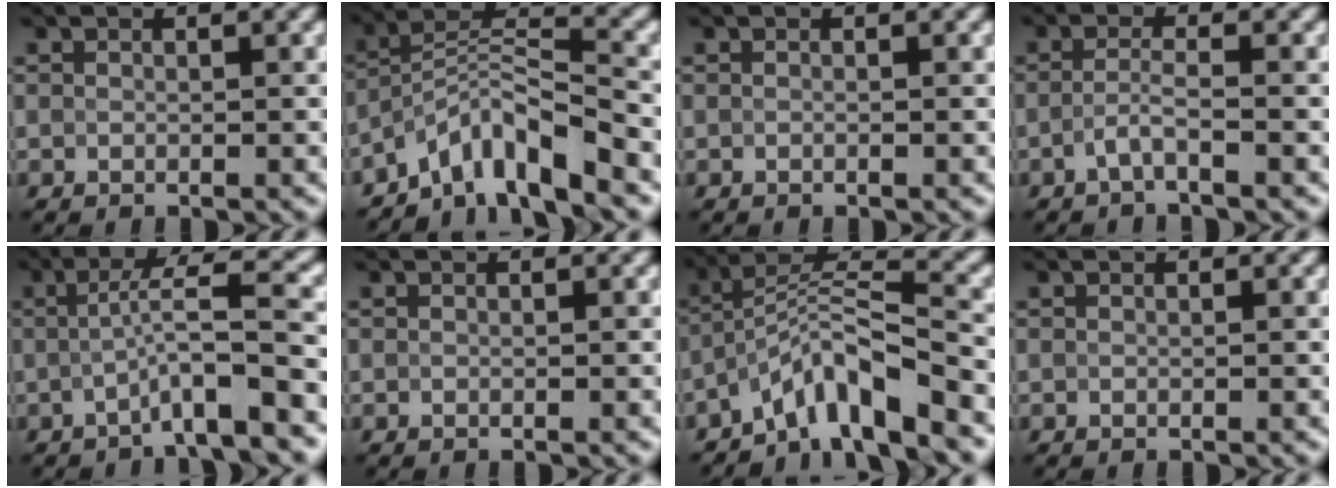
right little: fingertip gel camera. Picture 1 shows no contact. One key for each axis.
{"total": 6.5, "fx": -4.9, "fy": 1.4, "fz": 4.0, "tx": -0.061, "ty": 0.008, "tz": -0.098}
{"total": 0.0}
{"total": 1.8, "fx": -1.0, "fy": 0.2, "fz": 1.6, "tx": -0.033, "ty": 0.003, "tz": -0.025}
{"total": 5.6, "fx": -1.7, "fy": 0.6, "fz": 5.3, "tx": -0.077, "ty": 0.021, "tz": -0.042}
{"total": 0.0}
{"total": 6.7, "fx": -4.6, "fy": 1.2, "fz": 4.7, "tx": -0.074, "ty": 0.011, "tz": -0.092}
{"total": 0.0}